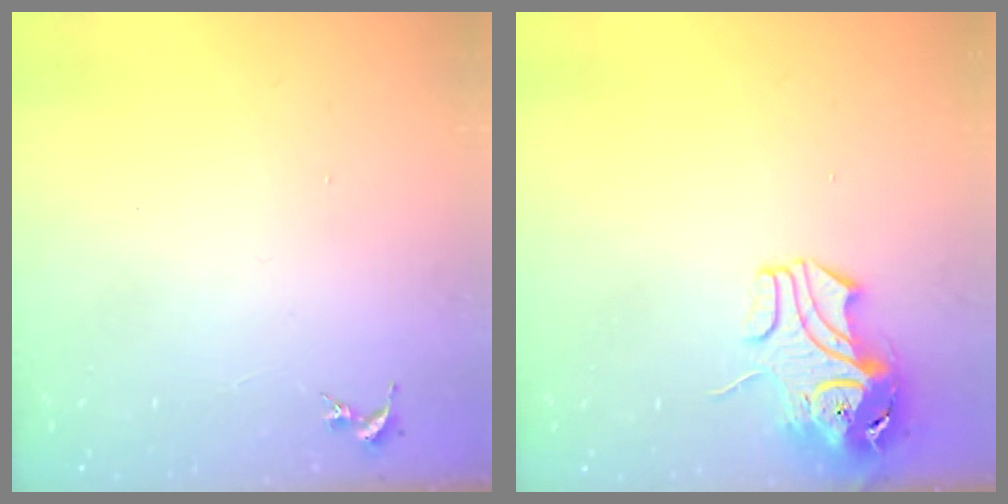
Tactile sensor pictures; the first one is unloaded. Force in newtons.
{"total": 9.1, "press": 9.0, "slide": 1.4}